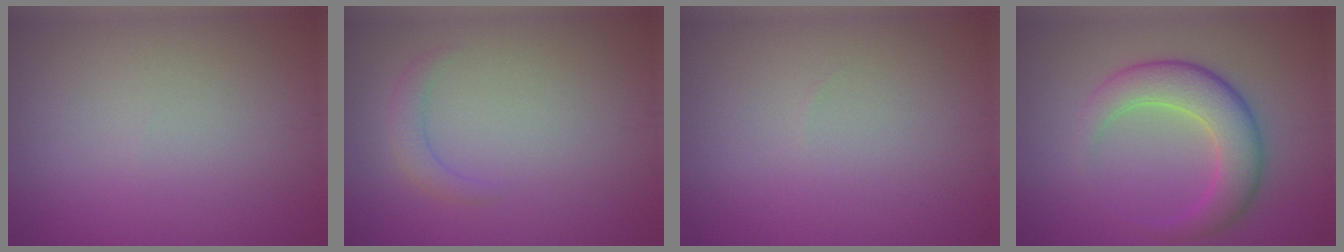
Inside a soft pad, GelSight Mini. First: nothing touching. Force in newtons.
{"total": 1.5, "press": 1.5, "slide": 0.1}
{"total": 0.0}
{"total": 5.4, "press": 5.4, "slide": 0.2}